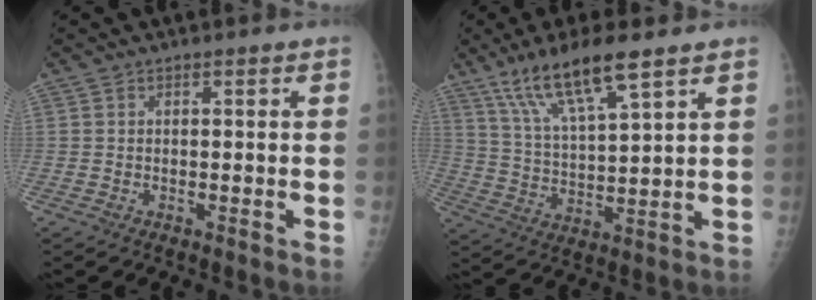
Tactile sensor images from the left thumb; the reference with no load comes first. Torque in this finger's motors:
{"motor_torque": [0.51, -0.32, 0.92, -0.74, 0.15]}